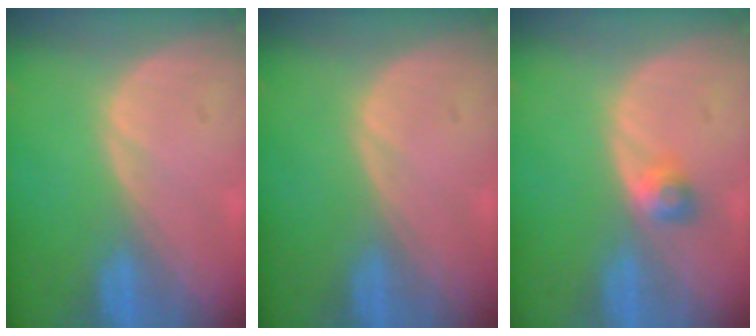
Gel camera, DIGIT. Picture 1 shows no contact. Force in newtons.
{"total": 0.0}
{"total": 2.6, "press": 2.3, "slide": 1.2}